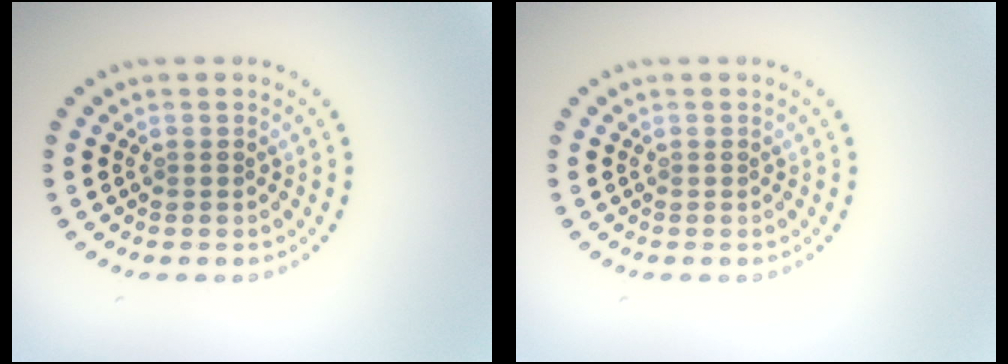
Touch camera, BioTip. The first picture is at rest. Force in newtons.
{"total": 0.0}